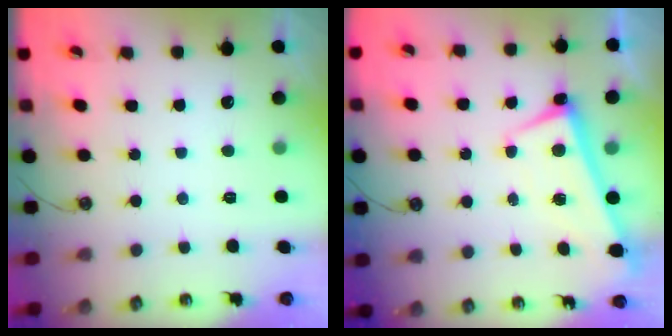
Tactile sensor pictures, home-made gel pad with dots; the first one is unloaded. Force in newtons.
{"total": 1.2, "press": 0.9, "slide": 0.9}